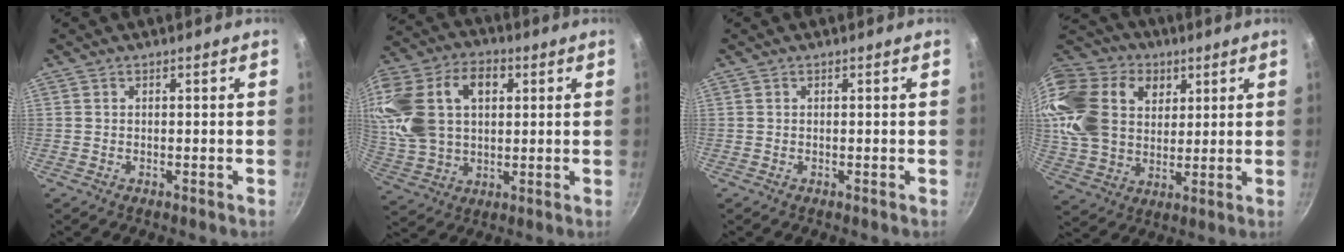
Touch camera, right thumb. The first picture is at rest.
{"total": 20.8, "force": [4.9, 14.1, 14.5], "torque": [-0.283, 0.019, 0.090]}
{"total": 0.0}
{"total": 24.2, "force": [8.3, 18.0, 13.8], "torque": [-0.272, 0.012, 0.154]}